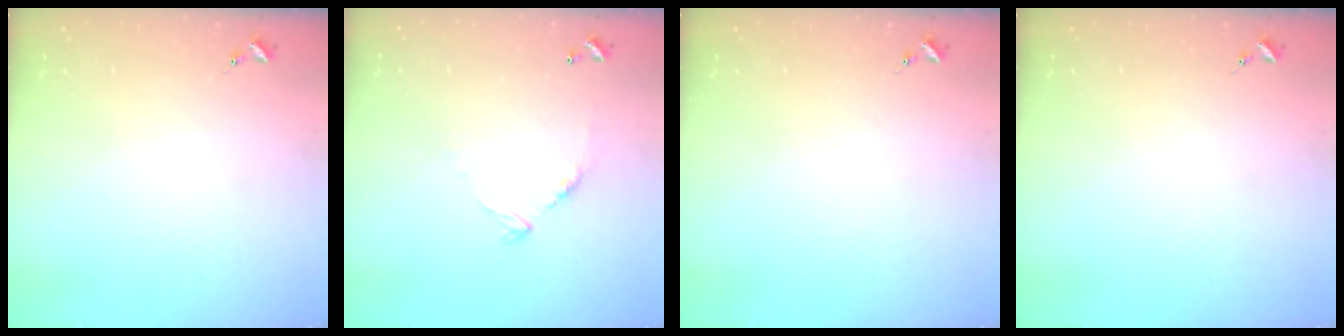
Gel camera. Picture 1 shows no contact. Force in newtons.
{"total": 8.8, "press": 8.8, "slide": 0.7}
{"total": 0.0}
{"total": 0.0}